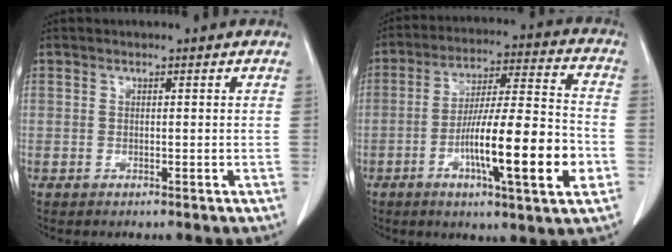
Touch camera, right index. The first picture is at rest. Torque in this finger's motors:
{"motor_torque": [1.31, -0.83, 1.05, 0.21]}